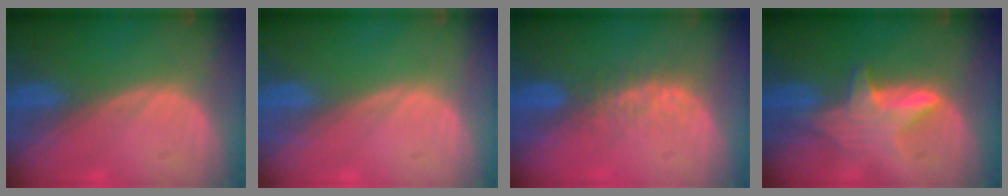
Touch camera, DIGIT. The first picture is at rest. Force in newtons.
{"total": 0.0}
{"total": 3.3, "press": 3.0, "slide": 1.4}
{"total": 5.8, "press": 5.7, "slide": 0.7}